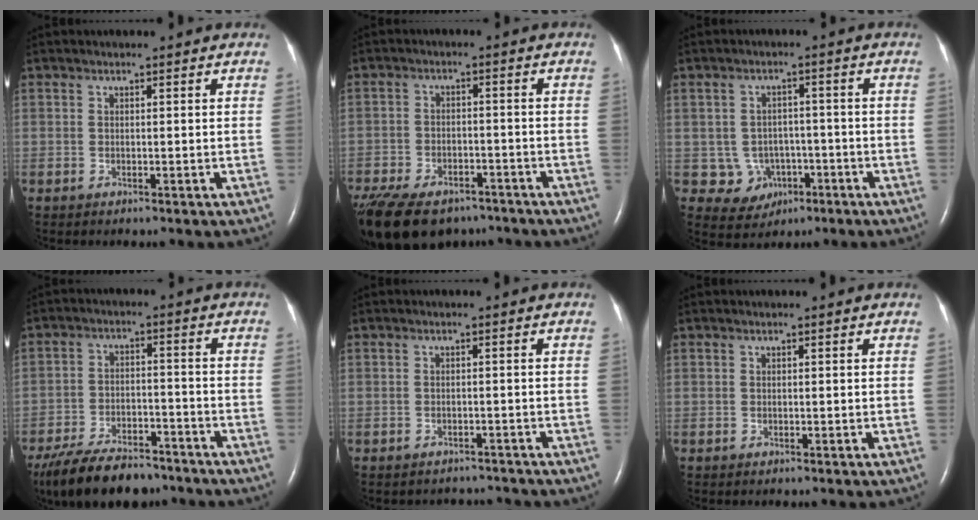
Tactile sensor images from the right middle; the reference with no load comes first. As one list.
[{"total": 18.3, "force": [-13.3, 9.1, 8.8], "torque": [-0.244, -0.028, -0.197]}, {"total": 5.4, "force": [-1.6, 5.0, 0.9], "torque": [-0.009, 0.013, -0.012]}, {"total": 13.0, "force": [-10.5, 4.6, 6.1], "torque": [-0.107, -0.009, -0.172]}, {"total": 2.9, "force": [-2.7, 0.9, -0.4], "torque": [0.005, 0.000, -0.037]}, {"total": 0.0}]